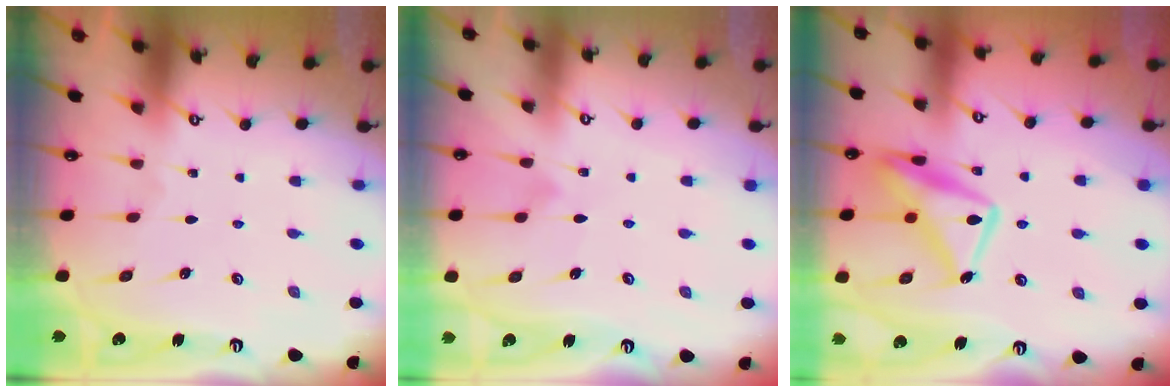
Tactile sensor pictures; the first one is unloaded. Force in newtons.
{"total": 8.5, "press": 8.5, "slide": 0.4}
{"total": 16.5, "press": 16.5, "slide": 1.6}